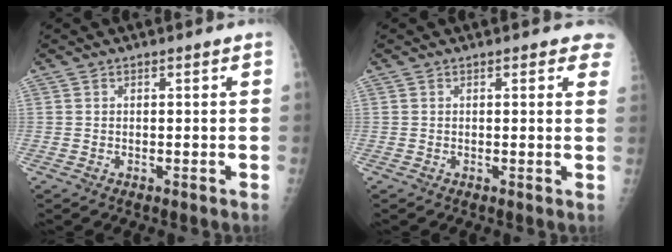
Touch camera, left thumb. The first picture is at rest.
{"total": 3.6, "force": [2.7, 1.4, 1.8], "torque": [0.005, -0.005, 0.019]}